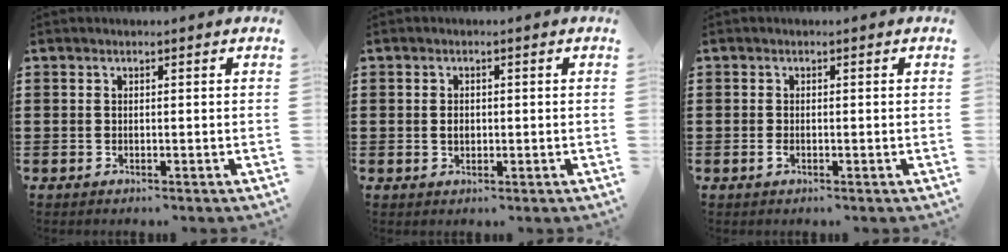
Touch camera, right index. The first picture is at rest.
{"total": 1.5, "force": [-0.1, 1.0, 1.1], "torque": [-0.024, 0.005, -0.003]}
{"total": 0.8, "force": [-0.3, 0.3, 0.6], "torque": [-0.022, -0.005, -0.008]}